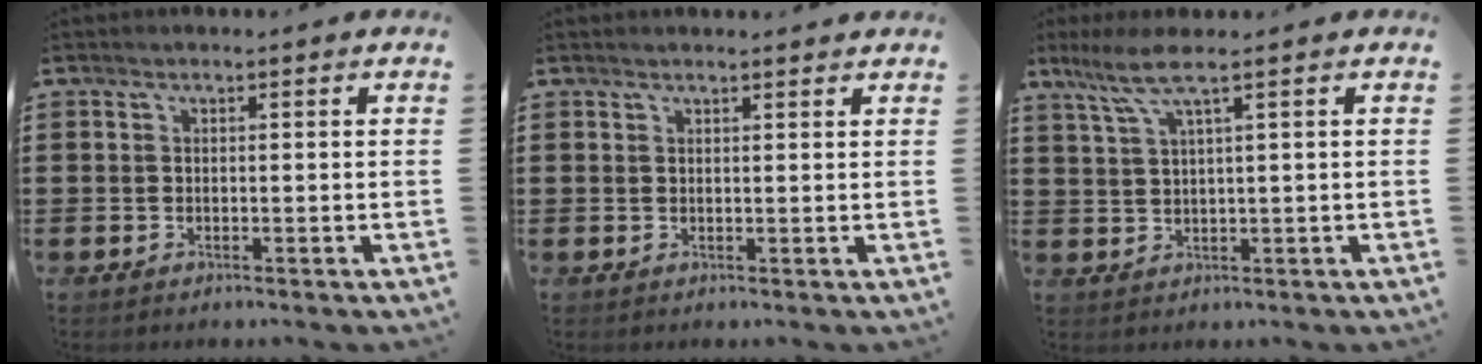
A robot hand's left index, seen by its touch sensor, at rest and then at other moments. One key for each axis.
{"total": 1.1, "fx": 1.0, "fy": 0.0, "fz": 0.3, "tx": -0.007, "ty": -0.001, "tz": 0.020}
{"total": 5.0, "fx": 2.3, "fy": 0.2, "fz": 4.4, "tx": -0.100, "ty": 0.000, "tz": 0.036}